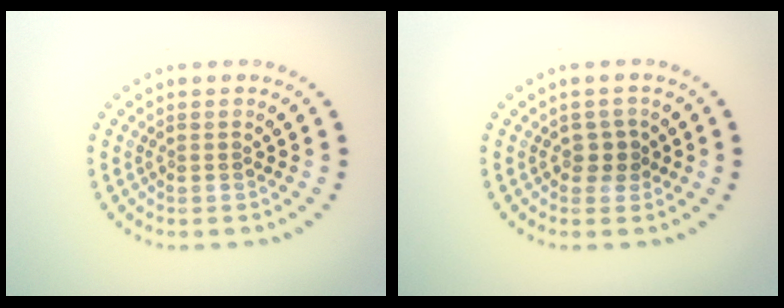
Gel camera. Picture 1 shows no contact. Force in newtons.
{"total": 1.5, "press": 1.3, "slide": 0.8}